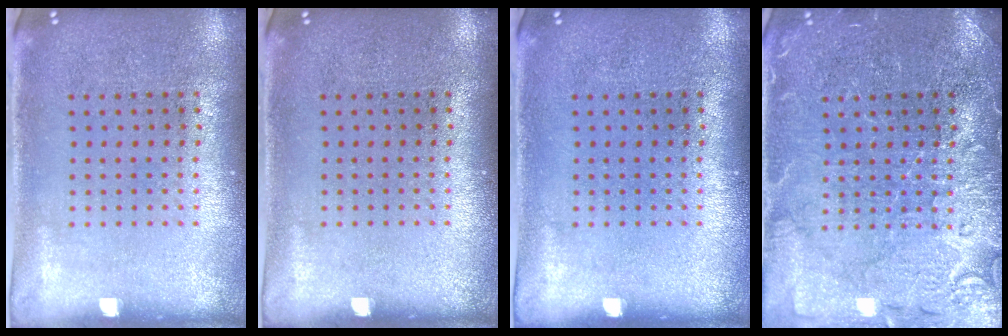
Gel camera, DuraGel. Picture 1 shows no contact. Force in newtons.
{"total": 0.0}
{"total": 0.0}
{"total": 5.2, "press": 5.2, "slide": 0.7}